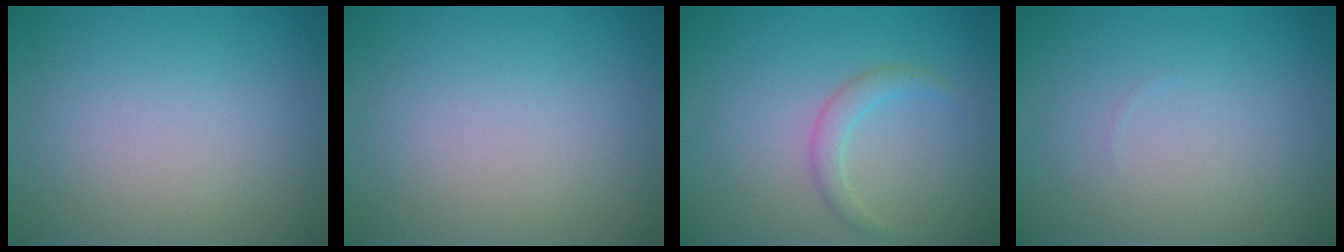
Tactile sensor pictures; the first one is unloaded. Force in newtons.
{"total": 0.0}
{"total": 1.6, "press": 1.6, "slide": 0.1}
{"total": 0.0}